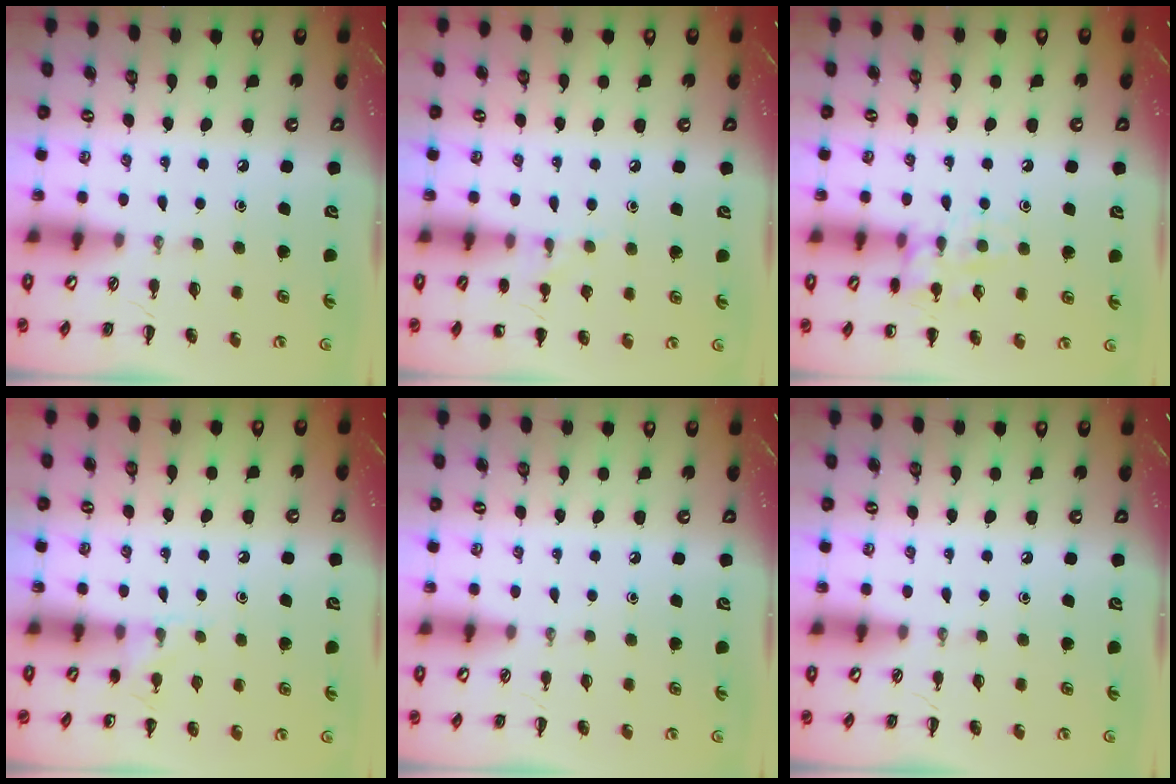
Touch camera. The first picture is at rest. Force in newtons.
{"total": 6.7, "press": 6.4, "slide": 1.9}
{"total": 10.8, "press": 10.8, "slide": 0.6}
{"total": 5.9, "press": 5.6, "slide": 1.8}
{"total": 0.0}
{"total": 0.0}